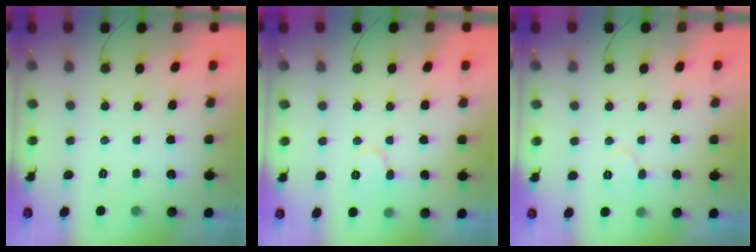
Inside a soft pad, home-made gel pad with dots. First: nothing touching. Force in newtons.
{"total": 6.9, "press": 6.9, "slide": 0.4}
{"total": 5.2, "press": 5.2, "slide": 0.3}